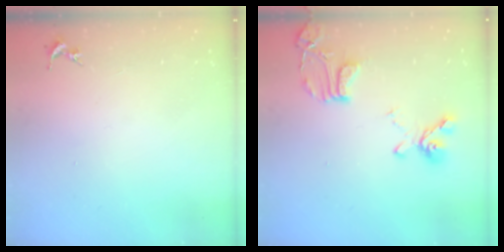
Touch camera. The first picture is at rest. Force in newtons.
{"total": 16.6, "press": 16.5, "slide": 1.7}